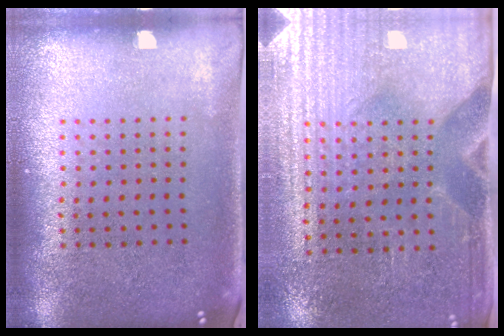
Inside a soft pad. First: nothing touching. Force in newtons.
{"total": 3.1, "press": 2.8, "slide": 1.4}